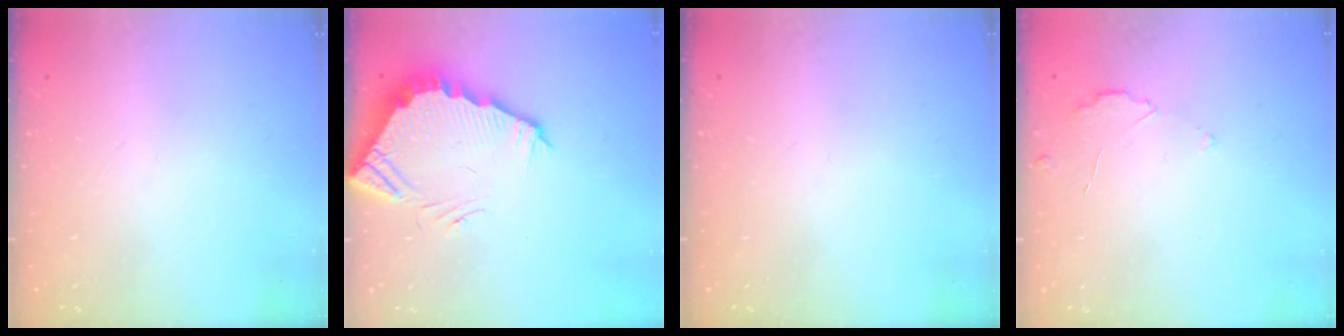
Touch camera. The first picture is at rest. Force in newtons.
{"total": 4.8, "press": 4.8, "slide": 0.1}
{"total": 0.0}
{"total": 2.7, "press": 2.6, "slide": 0.3}